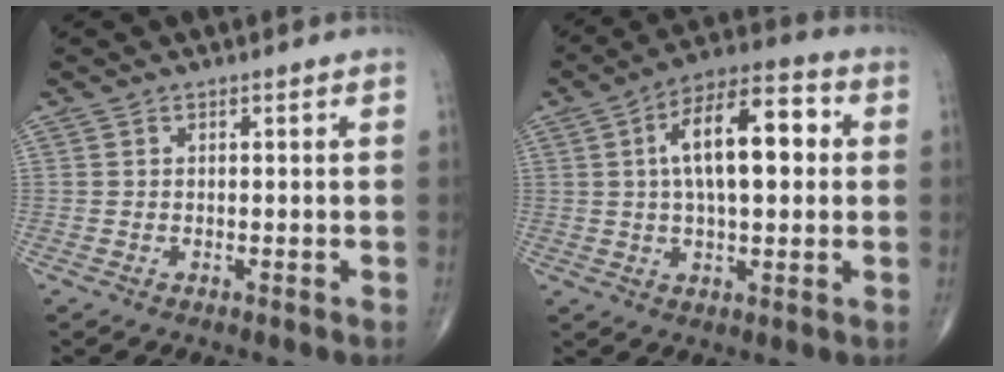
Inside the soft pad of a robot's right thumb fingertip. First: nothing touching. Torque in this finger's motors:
{"motor_torque": [1.42, 3.58, 1.71, 0.36, 0.13]}